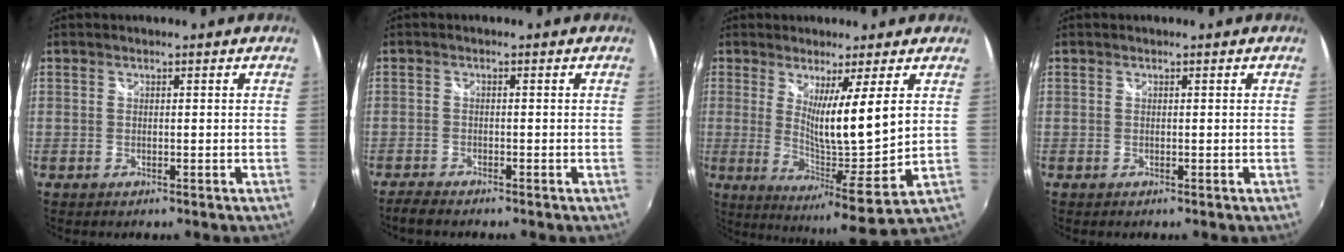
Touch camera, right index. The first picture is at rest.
{"total": 3.1, "force": [-2.9, 0.6, 1.0], "torque": [-0.031, -0.014, -0.057]}
{"total": 12.2, "force": [3.2, -1.9, 11.6], "torque": [-0.176, -0.034, 0.051]}
{"total": 0.0}